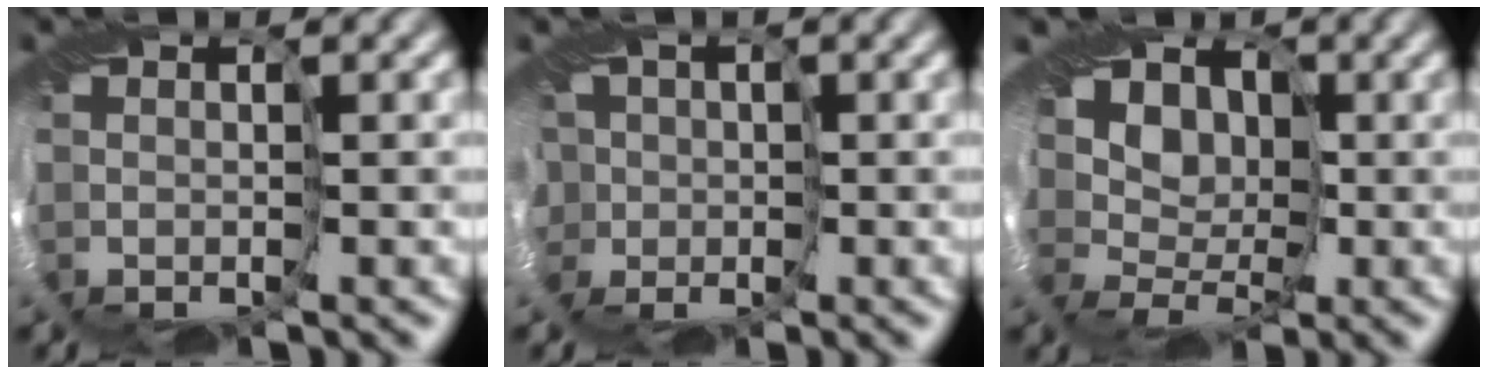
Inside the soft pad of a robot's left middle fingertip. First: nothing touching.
{"total": 7.1, "force": [-0.4, 5.9, 3.9], "torque": [-0.087, 0.007, -0.039]}
{"total": 9.8, "force": [1.3, 7.2, 6.5], "torque": [-0.078, 0.025, -0.008]}